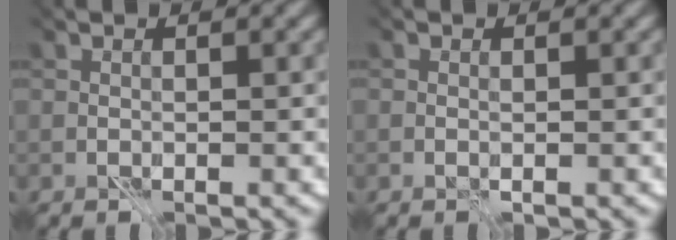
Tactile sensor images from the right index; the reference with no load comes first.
{"total": 0.0}